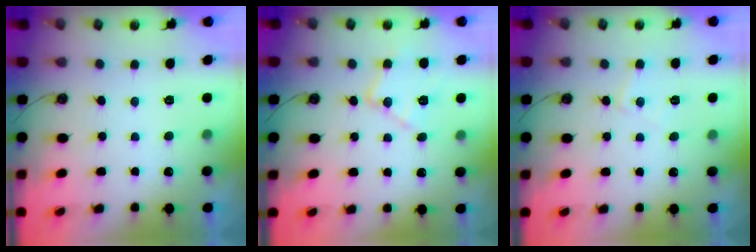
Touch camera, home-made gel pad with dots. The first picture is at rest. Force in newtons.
{"total": 13.0, "press": 13.0, "slide": 0.8}
{"total": 5.4, "press": 5.4, "slide": 0.8}